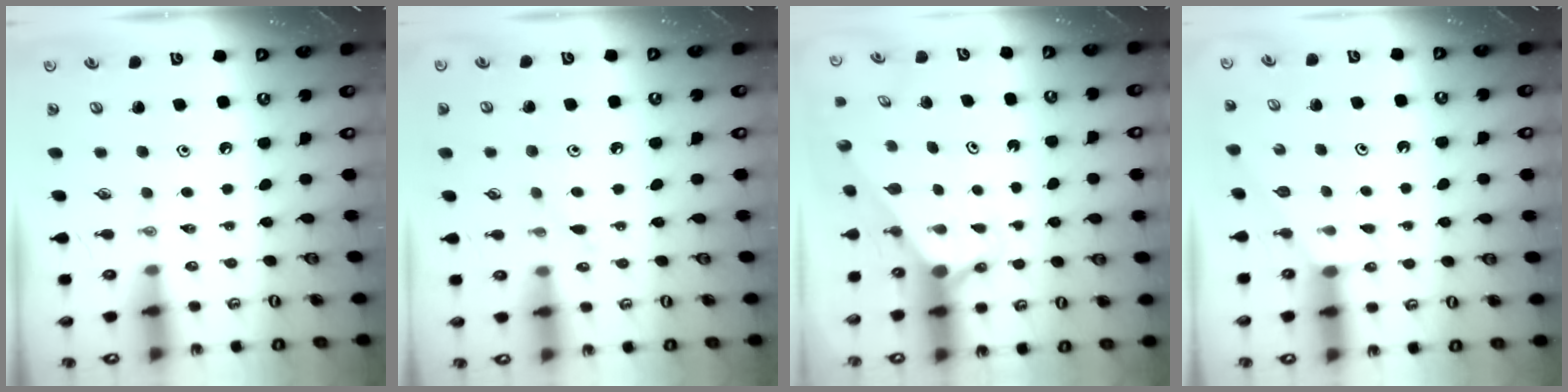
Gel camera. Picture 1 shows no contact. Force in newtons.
{"total": 4.9, "press": 4.8, "slide": 0.7}
{"total": 2.9, "press": 2.9, "slide": 0.0}
{"total": 1.7, "press": 1.7, "slide": 0.3}